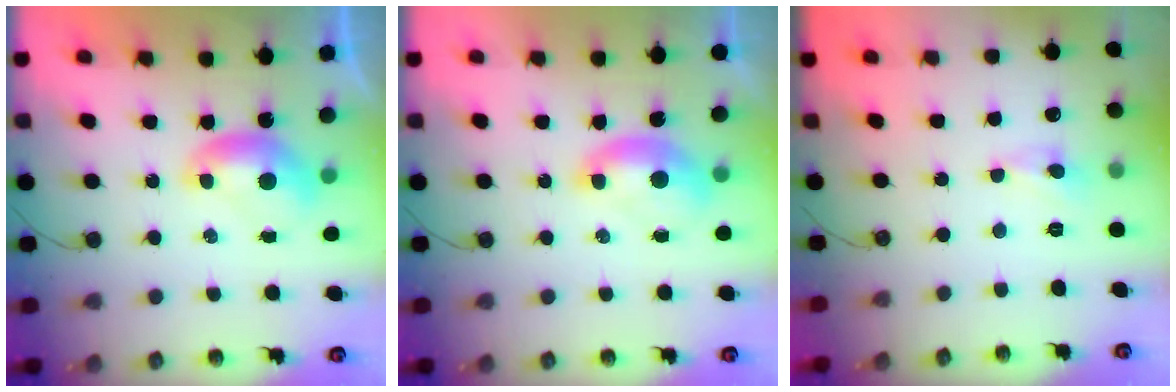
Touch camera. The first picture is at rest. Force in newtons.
{"total": 1.7, "press": 1.5, "slide": 0.6}
{"total": 2.5, "press": 2.4, "slide": 0.8}